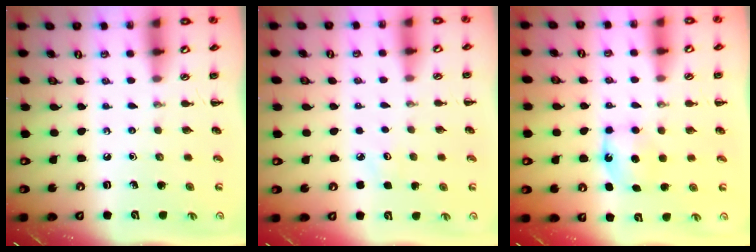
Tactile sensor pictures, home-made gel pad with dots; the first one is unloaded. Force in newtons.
{"total": 2.8, "press": 2.7, "slide": 0.8}
{"total": 5.5, "press": 5.4, "slide": 1.3}